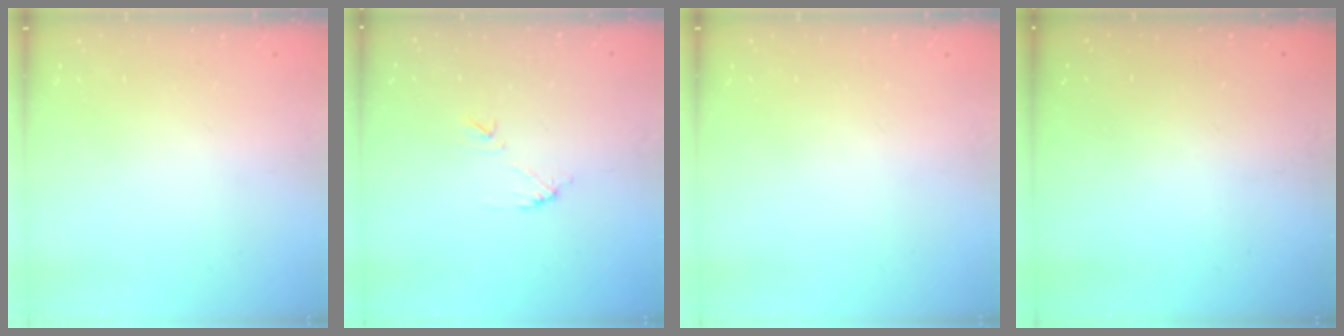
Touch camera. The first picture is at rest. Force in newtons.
{"total": 7.2, "press": 7.2, "slide": 0.3}
{"total": 0.0}
{"total": 3.2, "press": 3.2, "slide": 0.1}